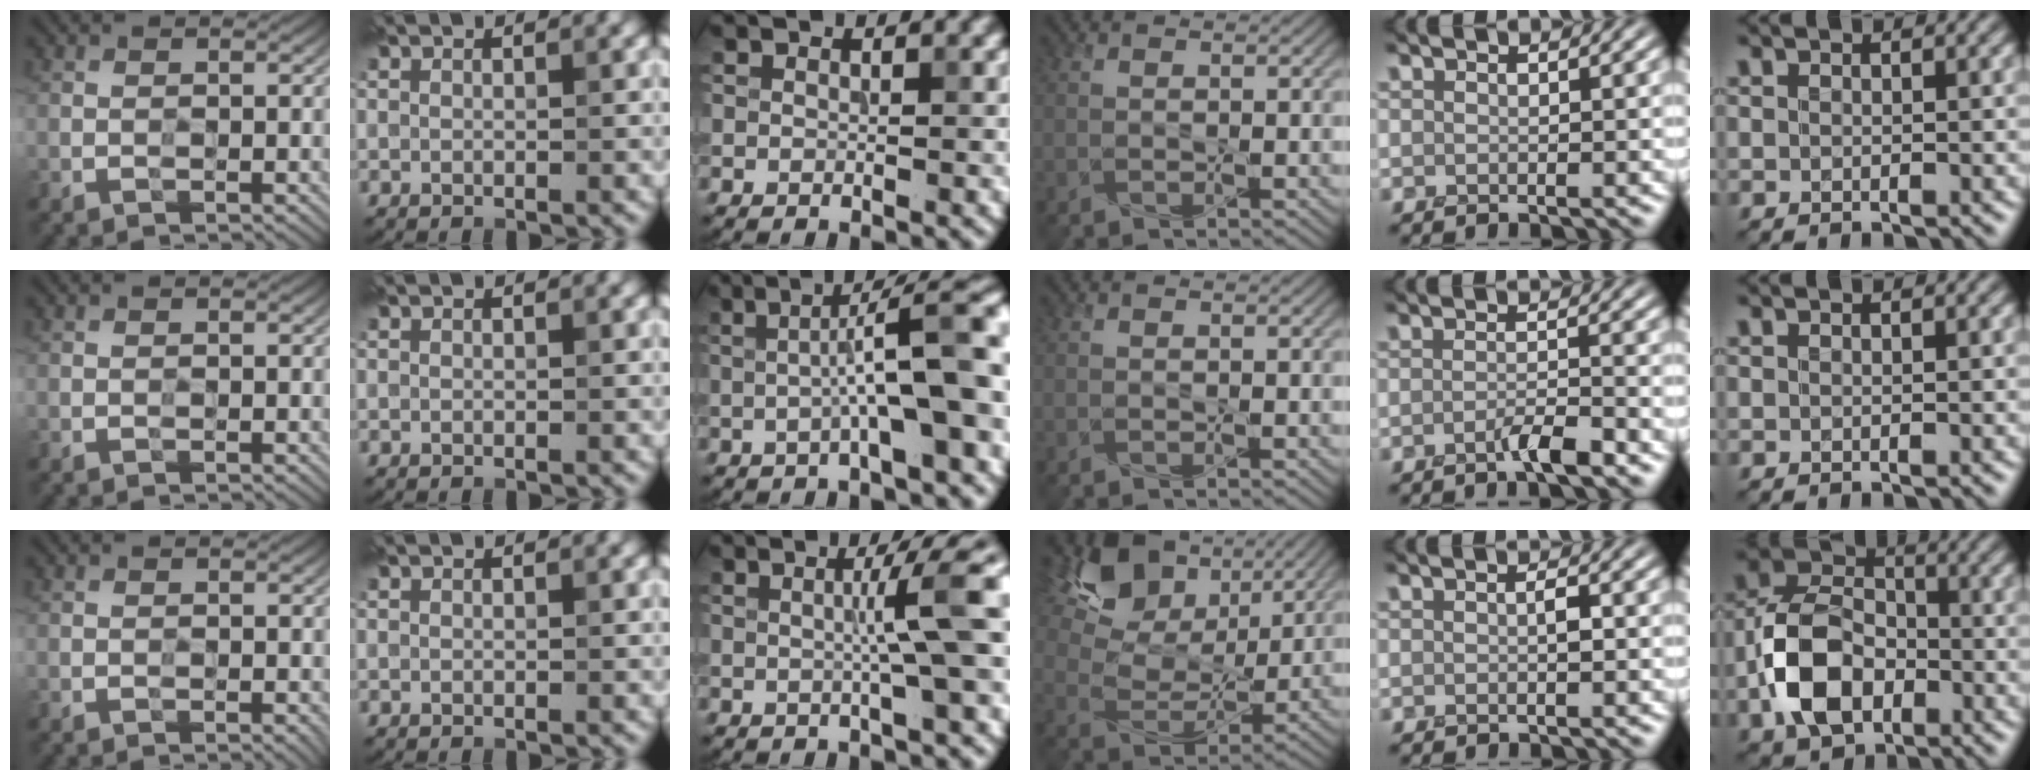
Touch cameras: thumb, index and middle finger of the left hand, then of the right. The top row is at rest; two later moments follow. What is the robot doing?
{"motion": "screw", "object": "spray bottle"}